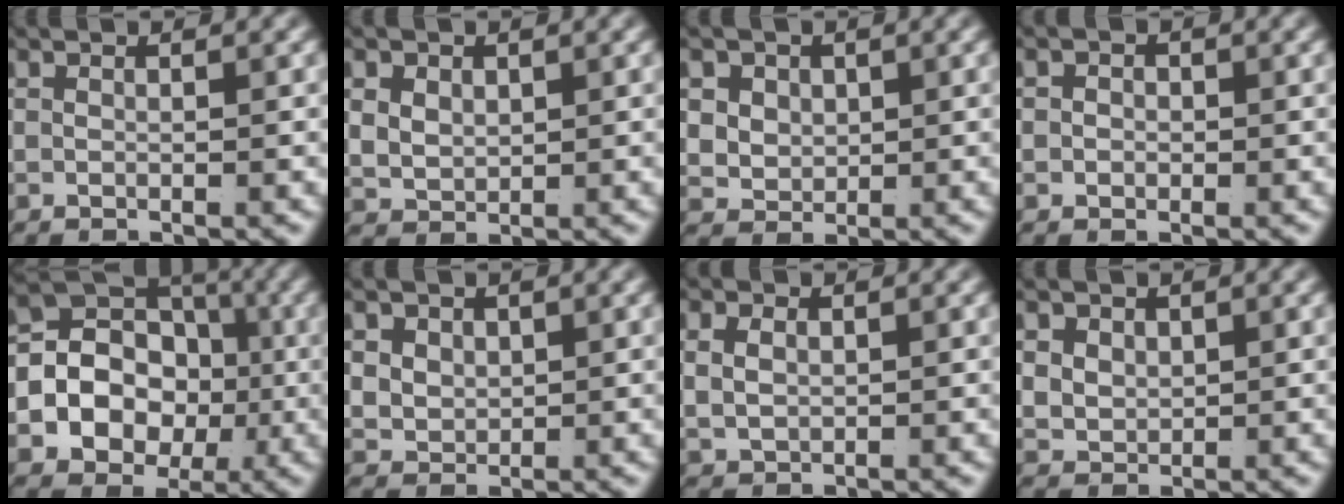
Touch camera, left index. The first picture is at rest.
{"total": 3.6, "force": [0.8, 3.1, 1.7], "torque": [-0.051, -0.018, 0.028]}
{"total": 4.9, "force": [0.9, 4.4, 2.0], "torque": [-0.055, -0.020, 0.026]}
{"total": 1.1, "force": [-0.3, 1.0, 0.3], "torque": [-0.005, -0.004, -0.005]}
{"total": 14.7, "force": [-1.7, 12.7, 7.1], "torque": [-0.161, -0.046, -0.025]}
{"total": 4.1, "force": [0.7, 3.7, 1.7], "torque": [-0.049, -0.019, 0.026]}
{"total": 2.3, "force": [0.6, 1.8, 1.4], "torque": [-0.029, -0.005, 0.022]}
{"total": 3.6, "force": [0.8, 3.1, 1.5], "torque": [-0.046, -0.018, 0.028]}